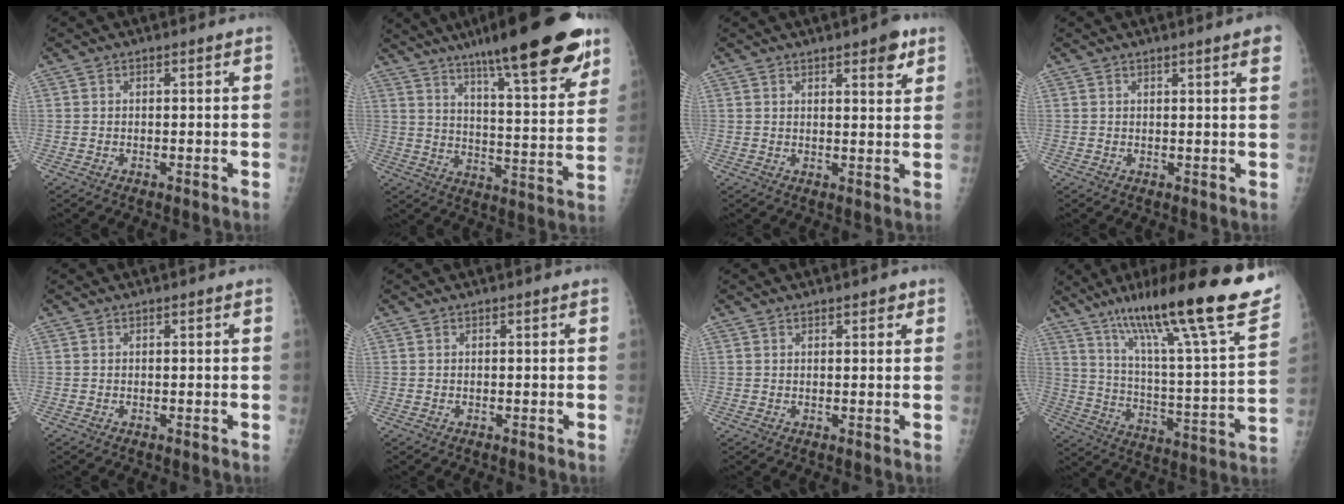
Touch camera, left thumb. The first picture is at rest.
{"total": 24.3, "force": [16.1, 4.2, 17.7], "torque": [-0.241, -0.053, 0.241]}
{"total": 5.2, "force": [3.2, 1.5, 3.8], "torque": [-0.040, -0.016, 0.039]}
{"total": 3.2, "force": [2.1, -0.1, 2.4], "torque": [-0.029, -0.005, 0.027]}
{"total": 0.0}
{"total": 0.0}
{"total": 1.8, "force": [1.2, 0.7, 1.1], "torque": [-0.007, -0.004, 0.014]}
{"total": 29.5, "force": [20.0, 3.5, 21.5], "torque": [-0.319, -0.067, 0.309]}